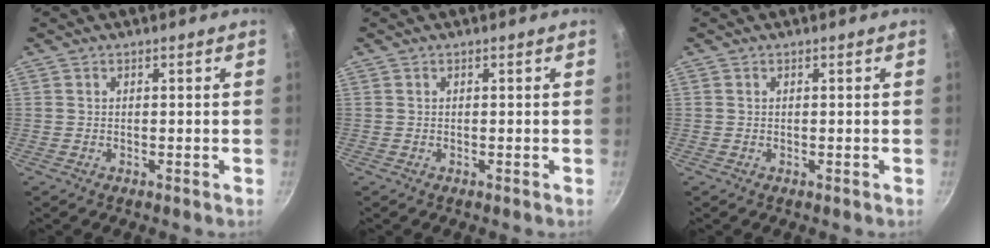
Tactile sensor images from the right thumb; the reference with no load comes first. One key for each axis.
{"total": 0.0}
{"total": 0.0}